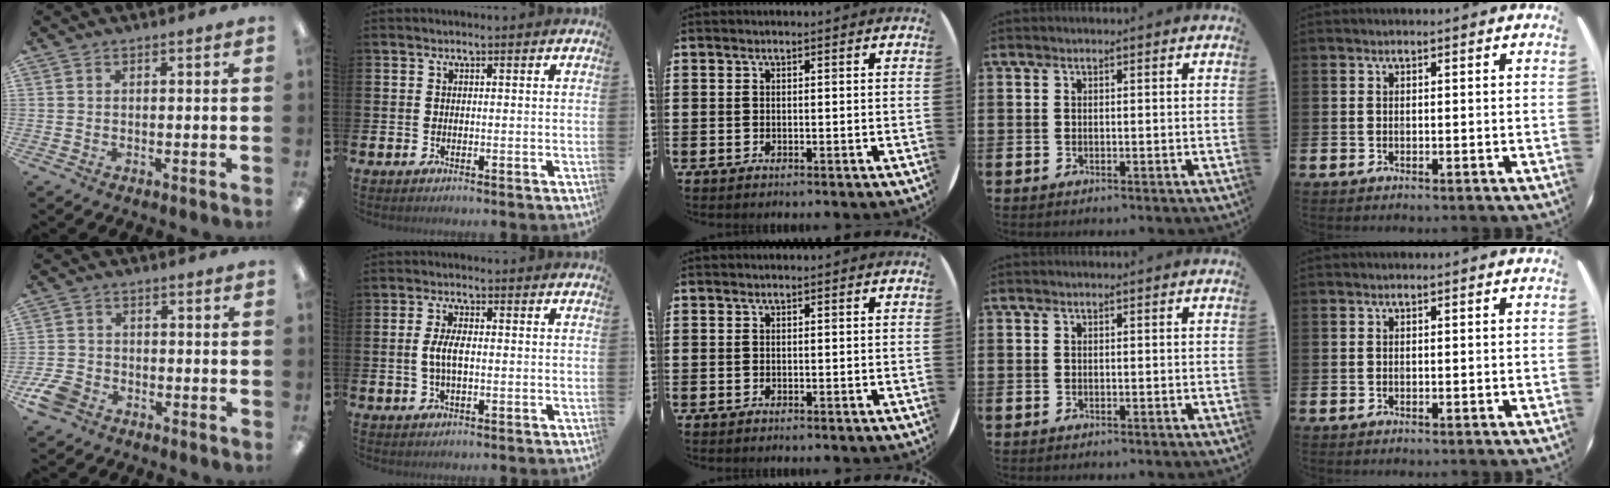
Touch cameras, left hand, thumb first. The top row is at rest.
{"thumb": {"total": 6.1, "force": [-3.9, 4.0, 2.5], "torque": [-0.055, 0.016, -0.073]}, "index": {"total": 3.6, "force": [0.0, 1.4, 3.3], "torque": [-0.062, -0.001, -0.006]}}